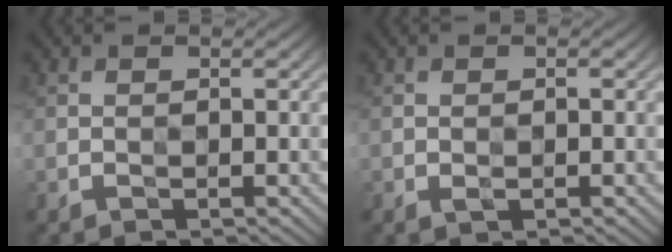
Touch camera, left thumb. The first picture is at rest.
{"total": 0.8, "force": [-0.4, 0.4, 0.6], "torque": [-0.011, -0.001, -0.007]}